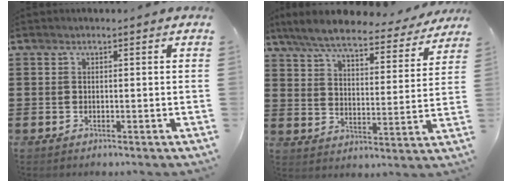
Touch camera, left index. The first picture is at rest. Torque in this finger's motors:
{"motor_torque": [2.14, 0.00, 1.05, 0.21]}